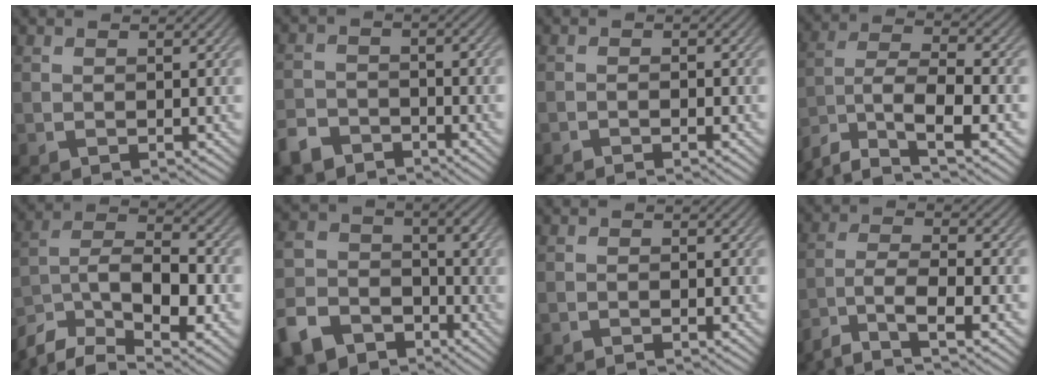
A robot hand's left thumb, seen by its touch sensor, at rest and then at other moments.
{"total": 5.0, "force": [-4.0, 2.4, 1.8], "torque": [-0.040, -0.005, -0.085]}
{"total": 1.2, "force": [-1.0, 0.0, 0.6], "torque": [-0.014, 0.004, -0.019]}
{"total": 11.5, "force": [-7.1, 4.4, 7.9], "torque": [-0.162, -0.013, -0.136]}
{"total": 12.6, "force": [-7.0, 6.0, 8.6], "torque": [-0.174, -0.011, -0.131]}
{"total": 9.5, "force": [-5.6, 6.5, 4.1], "torque": [-0.114, -0.016, -0.118]}
{"total": 0.5, "force": [-0.5, 0.1, 0.2], "torque": [-0.002, 0.001, -0.008]}
{"total": 8.5, "force": [-6.1, 2.2, 5.5], "torque": [-0.110, -0.005, -0.118]}